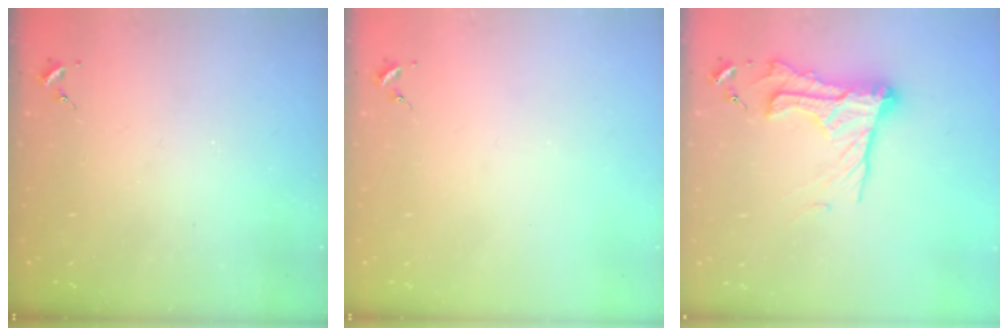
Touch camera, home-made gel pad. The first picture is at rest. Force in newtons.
{"total": 0.0}
{"total": 16.9, "press": 16.9, "slide": 1.4}